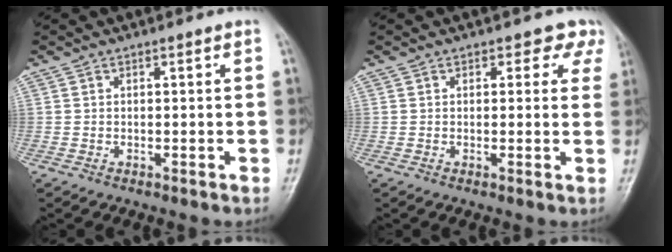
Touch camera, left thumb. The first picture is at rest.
{"total": 3.8, "force": [2.6, 2.5, 1.1], "torque": [0.024, -0.011, 0.014]}